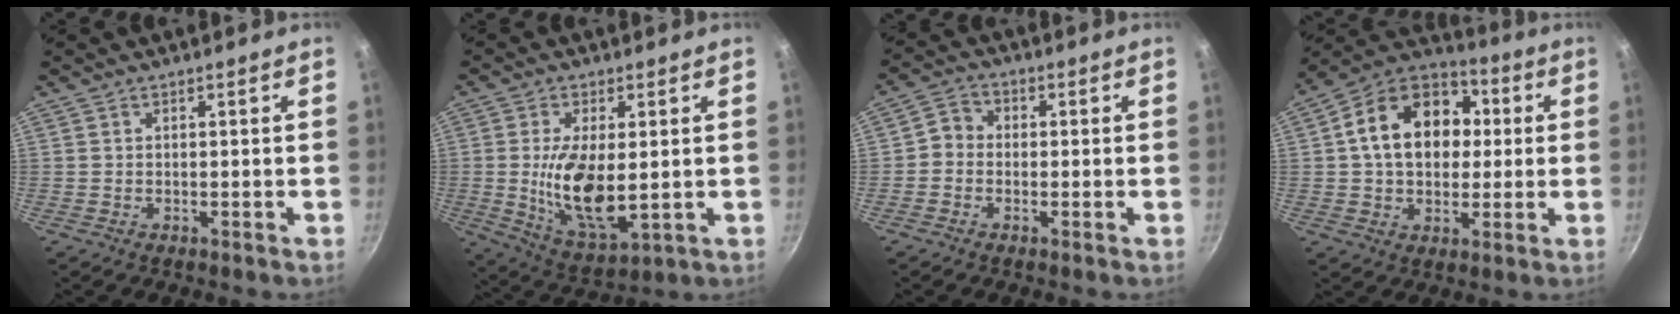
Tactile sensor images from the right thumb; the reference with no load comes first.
{"total": 13.0, "force": [0.1, 5.8, 11.7], "torque": [-0.215, -0.017, 0.011]}
{"total": 3.6, "force": [-0.7, 3.2, 1.6], "torque": [-0.013, 0.013, -0.029]}
{"total": 18.1, "force": [2.3, 13.4, 11.9], "torque": [-0.172, 0.031, 0.024]}